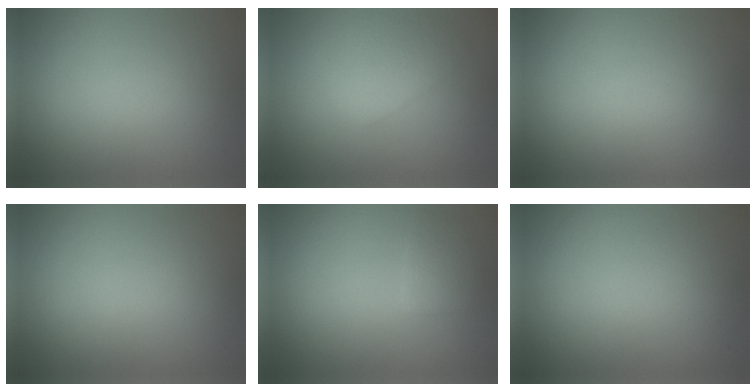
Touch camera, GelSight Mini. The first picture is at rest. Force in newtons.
{"total": 2.9, "press": 2.9, "slide": 0.0}
{"total": 0.0}
{"total": 0.0}
{"total": 1.7, "press": 1.7, "slide": 0.1}
{"total": 0.0}